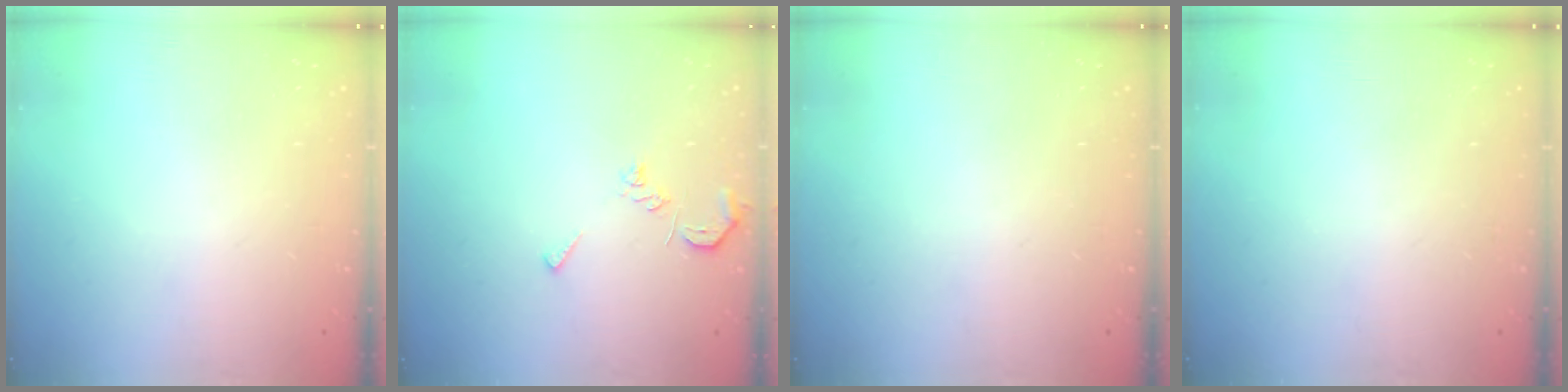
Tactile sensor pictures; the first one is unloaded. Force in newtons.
{"total": 6.3, "press": 6.3, "slide": 0.6}
{"total": 0.0}
{"total": 0.0}